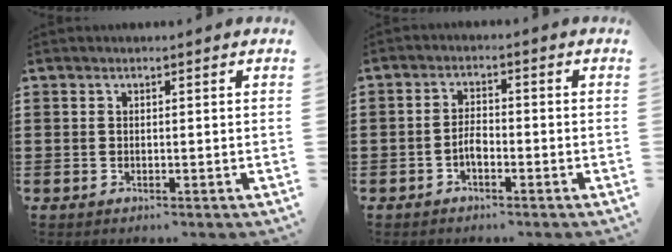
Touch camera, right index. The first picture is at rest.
{"total": 2.8, "force": [-1.2, 1.4, 2.0], "torque": [-0.047, 0.003, -0.026]}